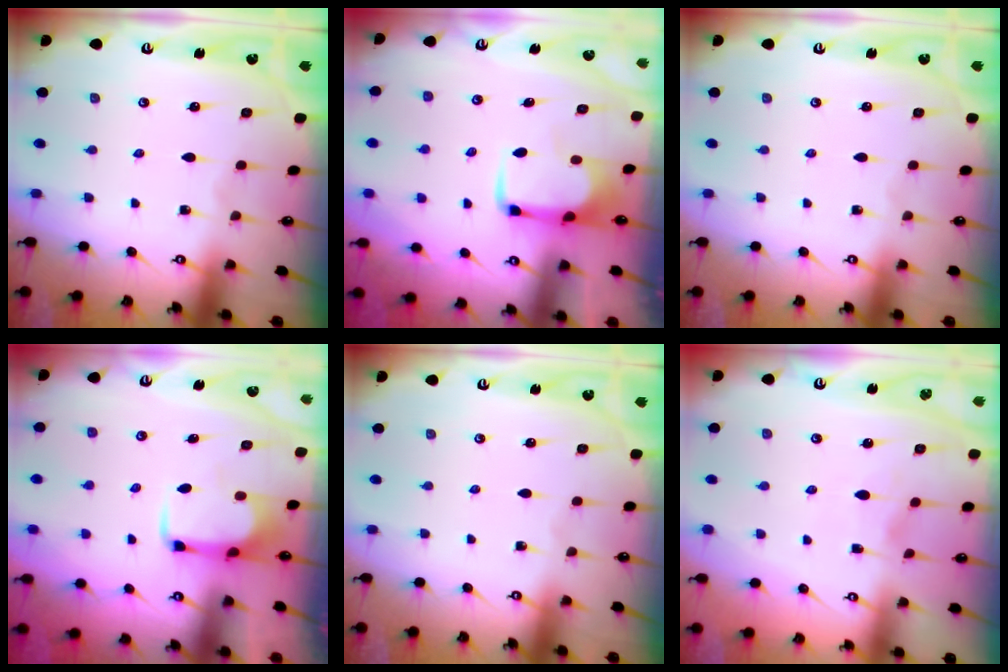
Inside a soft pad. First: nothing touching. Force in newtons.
{"total": 2.0, "press": 2.0, "slide": 0.4}
{"total": 0.0}
{"total": 1.5, "press": 1.4, "slide": 0.5}
{"total": 0.0}
{"total": 2.9, "press": 2.7, "slide": 1.1}